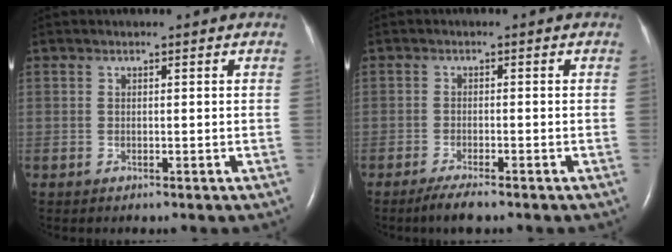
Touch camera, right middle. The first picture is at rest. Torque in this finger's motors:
{"motor_torque": [-0.03, 0.03, 0.01, 0.03]}